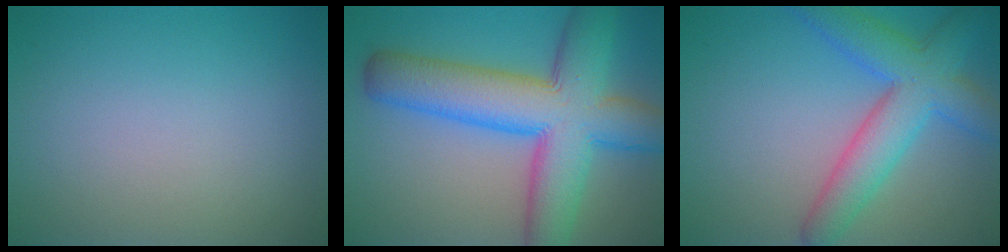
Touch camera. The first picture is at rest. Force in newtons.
{"total": 11.6, "press": 11.6, "slide": 0.3}
{"total": 6.8, "press": 6.8, "slide": 0.3}